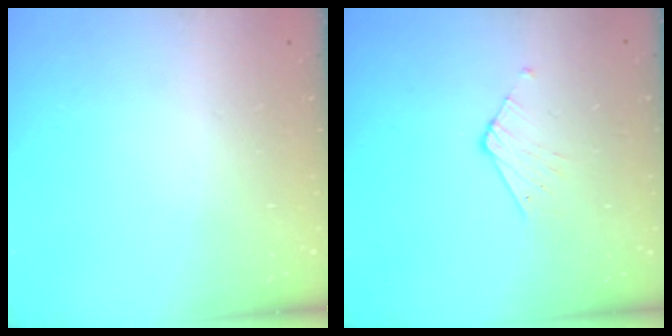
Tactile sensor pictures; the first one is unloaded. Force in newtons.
{"total": 3.6, "press": 3.6, "slide": 0.3}